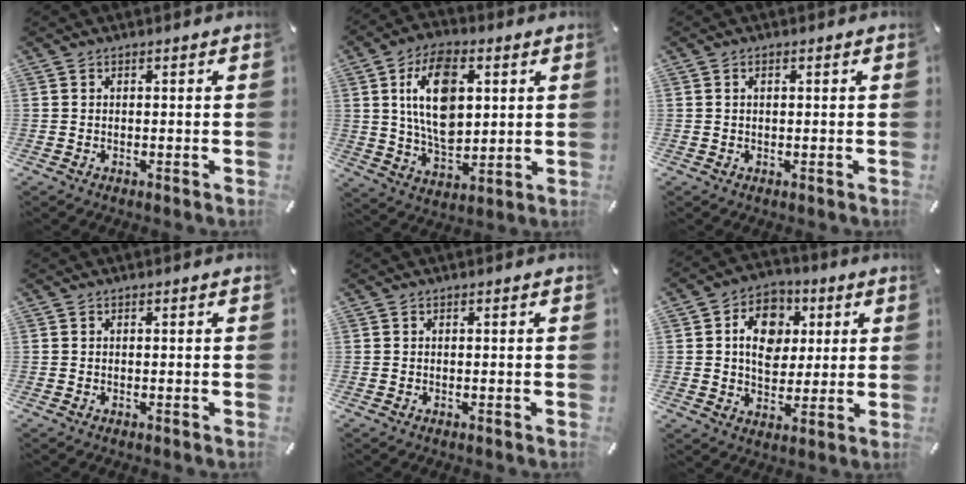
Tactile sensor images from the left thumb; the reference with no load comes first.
{"total": 16.1, "force": [3.4, 10.1, 12.1], "torque": [-0.233, 0.005, 0.056]}
{"total": 1.1, "force": [0.3, 0.6, 0.9], "torque": [-0.019, 0.004, 0.003]}
{"total": 0.0}
{"total": 0.0}
{"total": 11.0, "force": [2.1, 9.0, 6.0], "torque": [-0.087, 0.006, 0.040]}